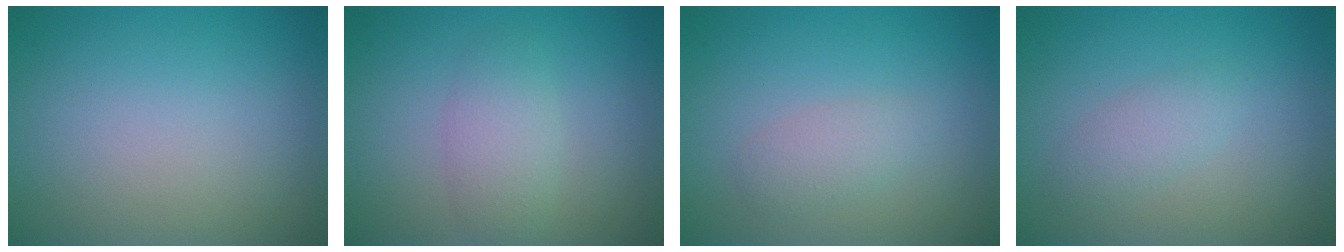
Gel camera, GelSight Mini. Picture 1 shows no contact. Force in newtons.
{"total": 2.4, "press": 2.4, "slide": 0.1}
{"total": 1.8, "press": 1.8, "slide": 0.0}
{"total": 1.7, "press": 1.7, "slide": 0.0}